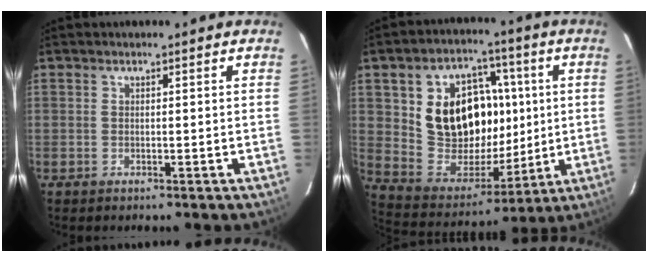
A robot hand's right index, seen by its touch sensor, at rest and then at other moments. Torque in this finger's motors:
{"motor_torque": [1.36, 0.78, 0.40, 0.16]}